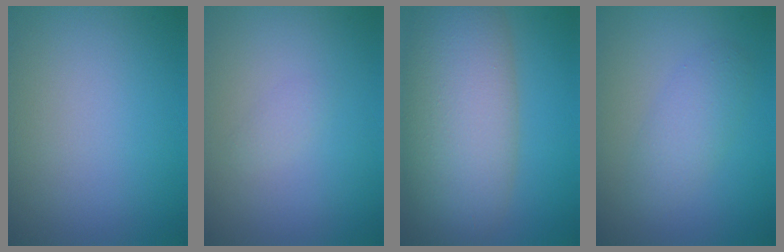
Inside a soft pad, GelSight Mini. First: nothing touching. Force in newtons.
{"total": 0.8, "press": 0.8, "slide": 0.0}
{"total": 10.1, "press": 10.1, "slide": 0.6}
{"total": 2.5, "press": 2.5, "slide": 0.1}